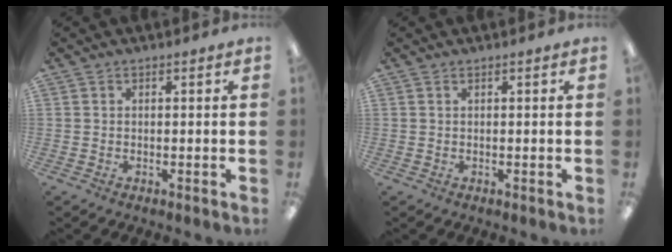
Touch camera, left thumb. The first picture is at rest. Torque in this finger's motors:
{"motor_torque": [0.61, 0.07, 0.02, 0.14, 0.02]}